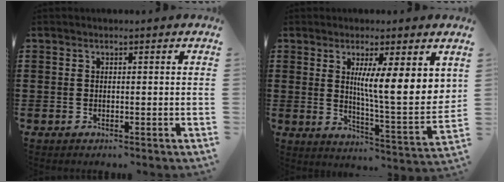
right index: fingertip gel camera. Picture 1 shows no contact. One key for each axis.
{"total": 8.6, "fx": 3.3, "fy": 1.1, "fz": 7.8, "tx": -0.126, "ty": -0.031, "tz": 0.048}